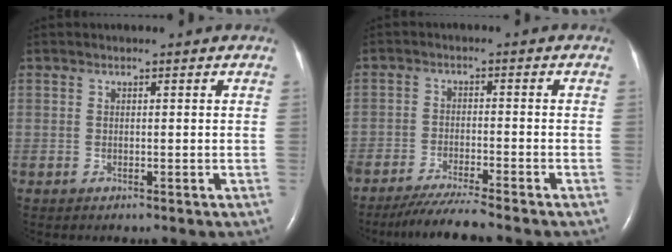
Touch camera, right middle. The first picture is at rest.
{"total": 6.4, "force": [-5.7, -0.9, 2.7], "torque": [-0.046, -0.025, -0.100]}